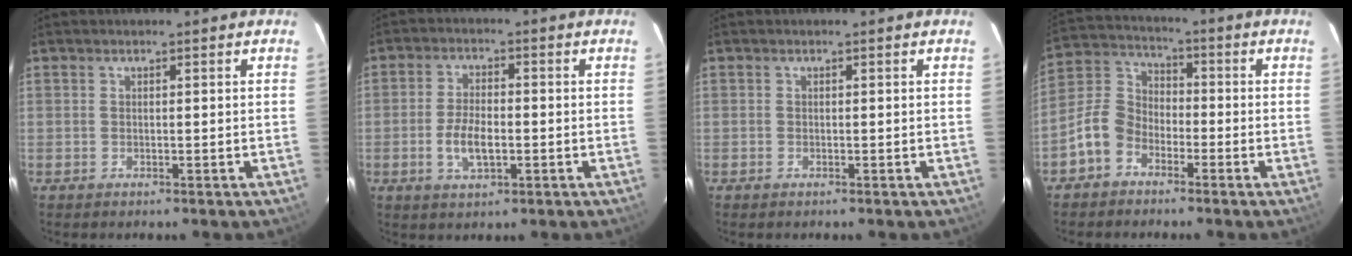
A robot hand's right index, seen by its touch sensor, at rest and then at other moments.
{"total": 6.3, "force": [-1.7, 2.8, 5.4], "torque": [-0.112, -0.002, -0.030]}
{"total": 0.0}
{"total": 7.9, "force": [-4.5, 5.6, 3.3], "torque": [-0.074, 0.030, -0.094]}